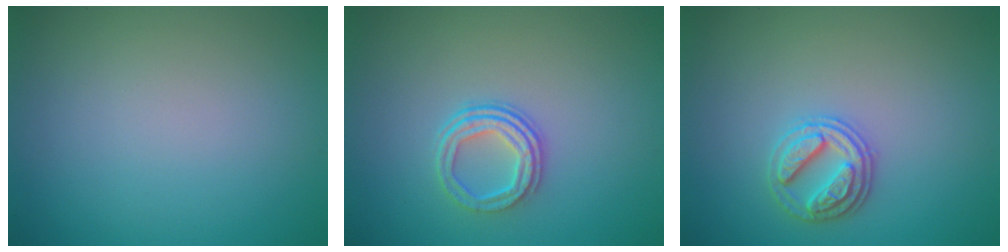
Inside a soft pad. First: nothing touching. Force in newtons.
{"total": 3.0, "press": 2.3, "slide": 1.9}
{"total": 2.9, "press": 2.8, "slide": 0.7}